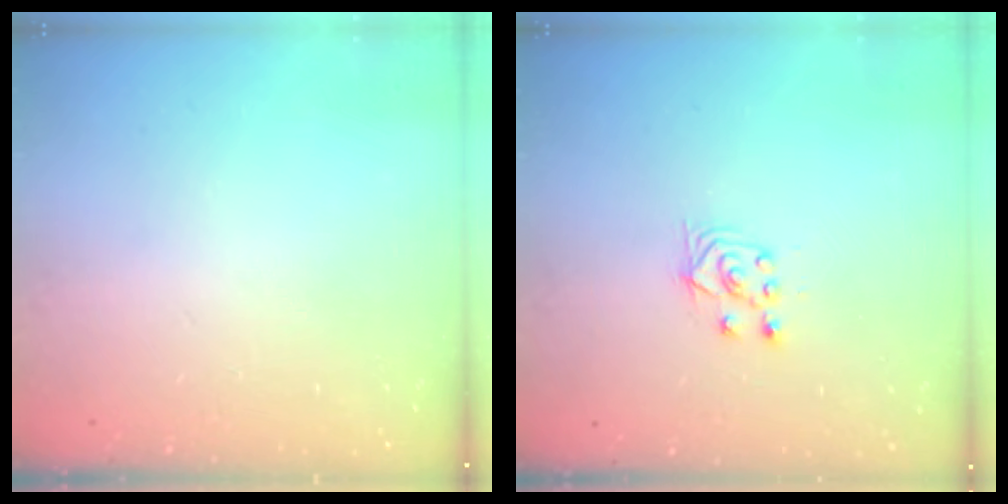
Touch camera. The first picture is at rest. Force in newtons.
{"total": 3.8, "press": 3.7, "slide": 0.9}